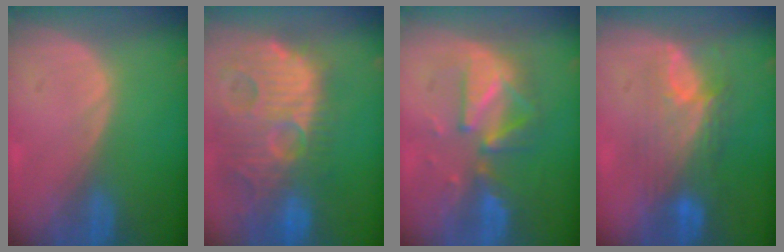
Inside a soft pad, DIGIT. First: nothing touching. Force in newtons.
{"total": 14.8, "press": 12.6, "slide": 7.6}
{"total": 8.0, "press": 8.0, "slide": 0.6}
{"total": 7.6, "press": 7.4, "slide": 1.5}